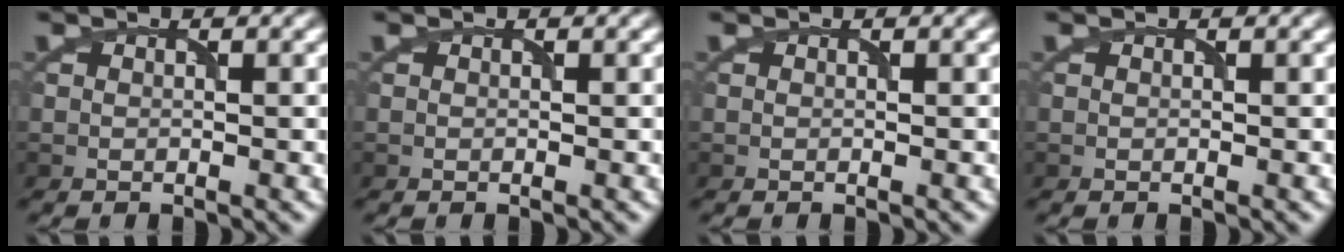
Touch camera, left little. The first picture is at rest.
{"total": 0.0}
{"total": 0.0}
{"total": 0.0}